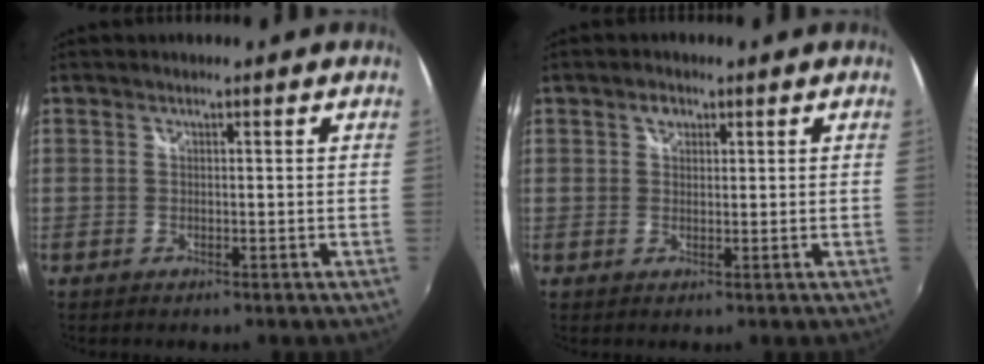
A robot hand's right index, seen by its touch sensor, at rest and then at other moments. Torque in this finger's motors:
{"motor_torque": [0.02, 0.01, 0.00, 0.02]}